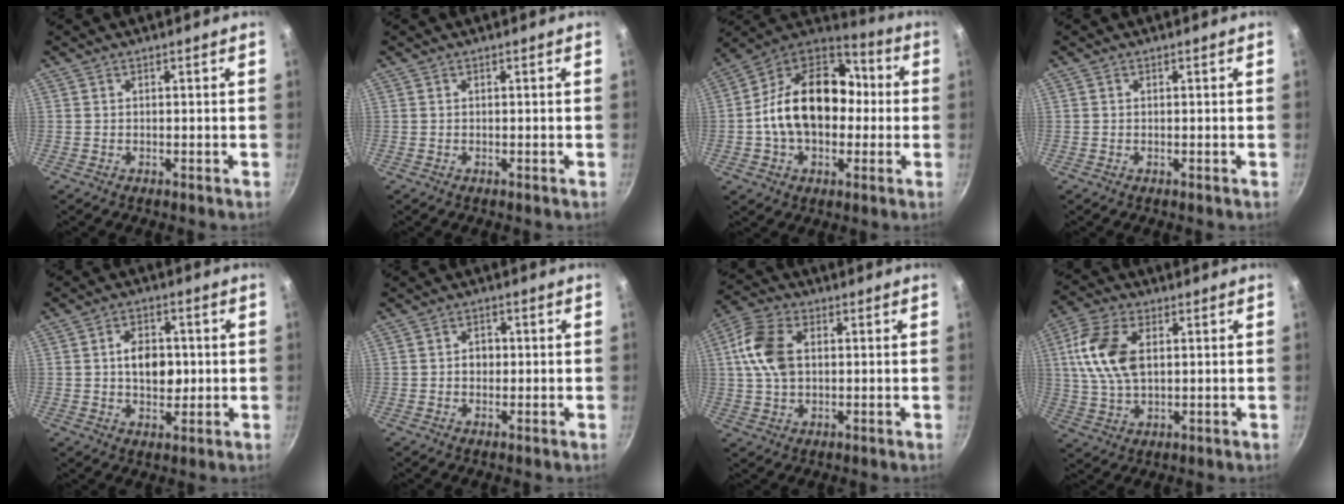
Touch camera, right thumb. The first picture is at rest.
{"total": 0.0}
{"total": 21.4, "force": [-0.5, 15.1, 15.1], "torque": [-0.224, 0.052, -0.020]}
{"total": 0.0}
{"total": 7.9, "force": [0.3, 5.3, 5.8], "torque": [-0.066, 0.003, 0.002]}
{"total": 2.9, "force": [0.0, 2.4, 1.6], "torque": [-0.009, 0.005, -0.003]}
{"total": 10.7, "force": [1.6, 7.0, 7.9], "torque": [-0.148, 0.014, 0.021]}
{"total": 12.5, "force": [2.4, 7.4, 9.8], "torque": [-0.183, 0.004, 0.042]}